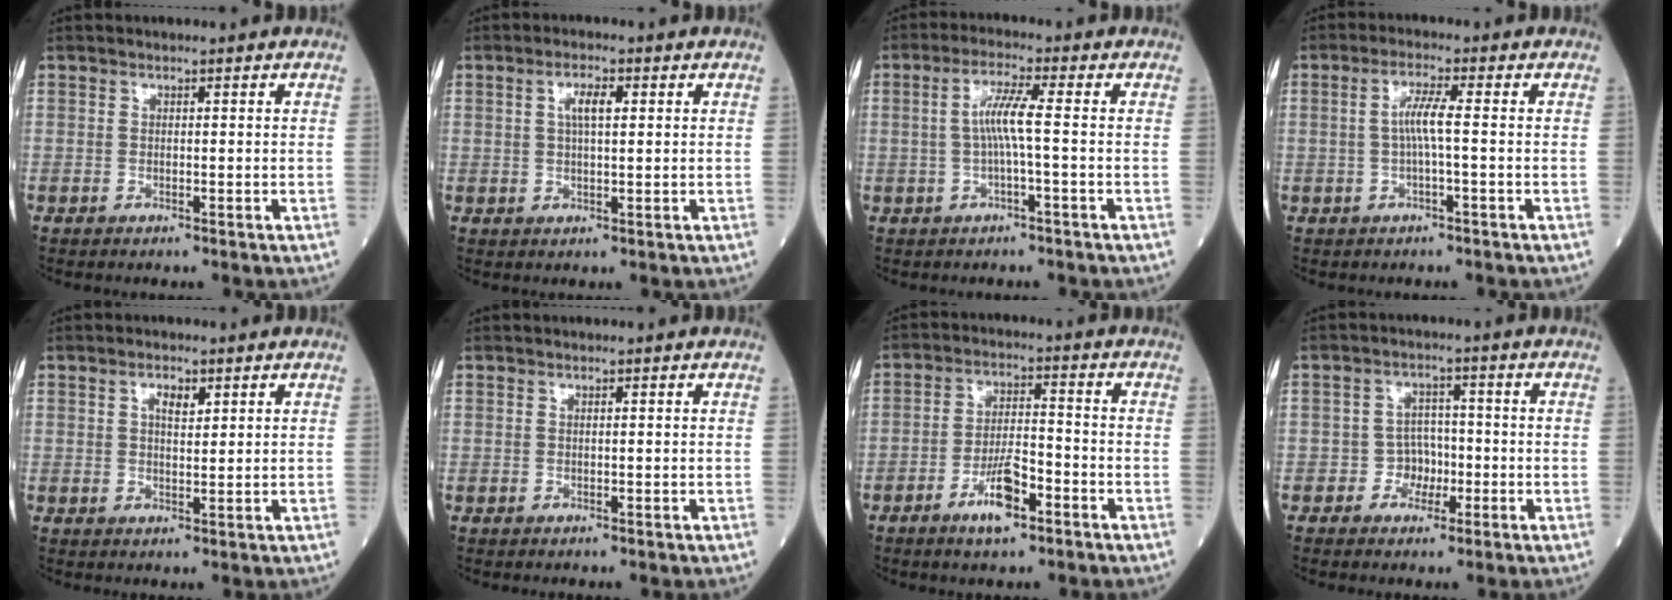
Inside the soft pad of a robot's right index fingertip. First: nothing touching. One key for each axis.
{"total": 3.5, "fx": 1.1, "fy": 0.9, "fz": 3.2, "tx": -0.061, "ty": 0.004, "tz": 0.018}
{"total": 4.7, "fx": -0.2, "fy": -0.2, "fz": 4.7, "tx": -0.094, "ty": 0.012, "tz": -0.004}
{"total": 3.6, "fx": -0.2, "fy": 0.0, "fz": 3.6, "tx": -0.072, "ty": 0.008, "tz": -0.002}
{"total": 2.7, "fx": 1.3, "fy": 1.0, "fz": 2.1, "tx": -0.037, "ty": -0.001, "tz": 0.021}
{"total": 0.0}
{"total": 7.0, "fx": -3.8, "fy": 1.8, "fz": 5.6, "tx": -0.107, "ty": 0.001, "tz": -0.068}
{"total": 3.6, "fx": -1.3, "fy": 3.1, "fz": 1.3, "tx": -0.011, "ty": 0.011, "tz": -0.022}